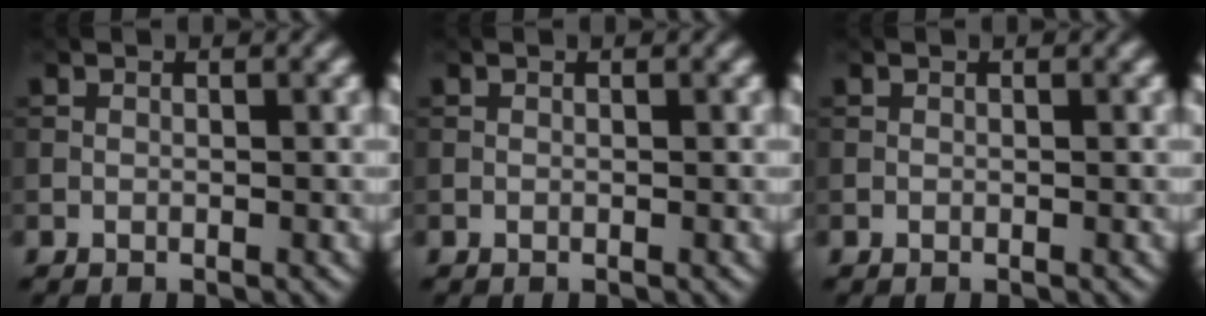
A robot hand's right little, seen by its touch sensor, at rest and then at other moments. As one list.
[{"total": 0.0}, {"total": 0.0}]